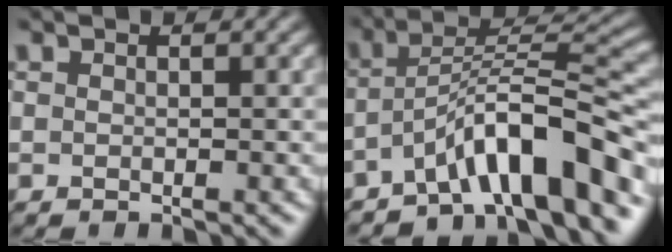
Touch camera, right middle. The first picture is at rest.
{"total": 9.1, "force": [-5.6, 2.0, 6.8], "torque": [-0.096, 0.020, -0.098]}